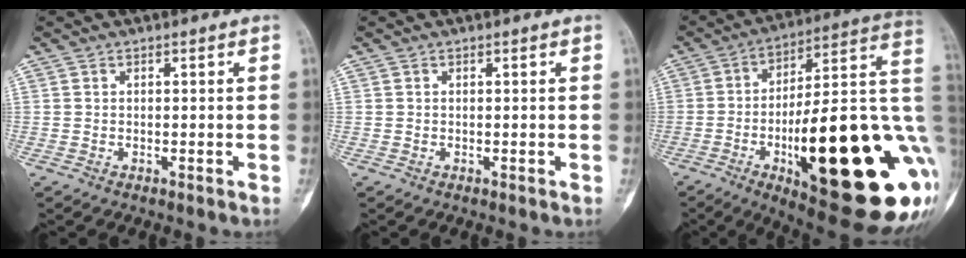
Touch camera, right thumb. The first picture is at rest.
{"total": 0.0}
{"total": 37.5, "force": [-7.7, 11.2, 34.9], "torque": [-0.430, 0.011, -0.105]}